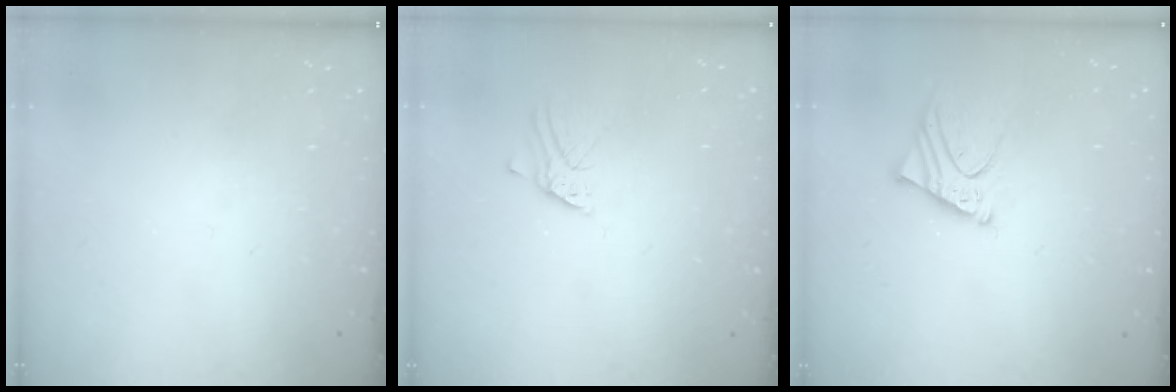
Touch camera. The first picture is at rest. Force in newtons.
{"total": 1.9, "press": 1.9, "slide": 0.1}
{"total": 6.7, "press": 6.6, "slide": 0.8}